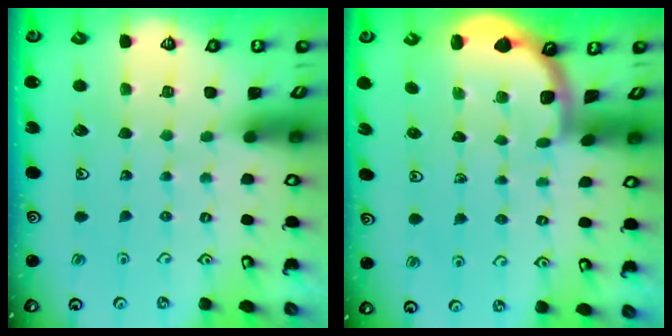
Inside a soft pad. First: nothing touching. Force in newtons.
{"total": 1.8, "press": 1.8, "slide": 0.1}